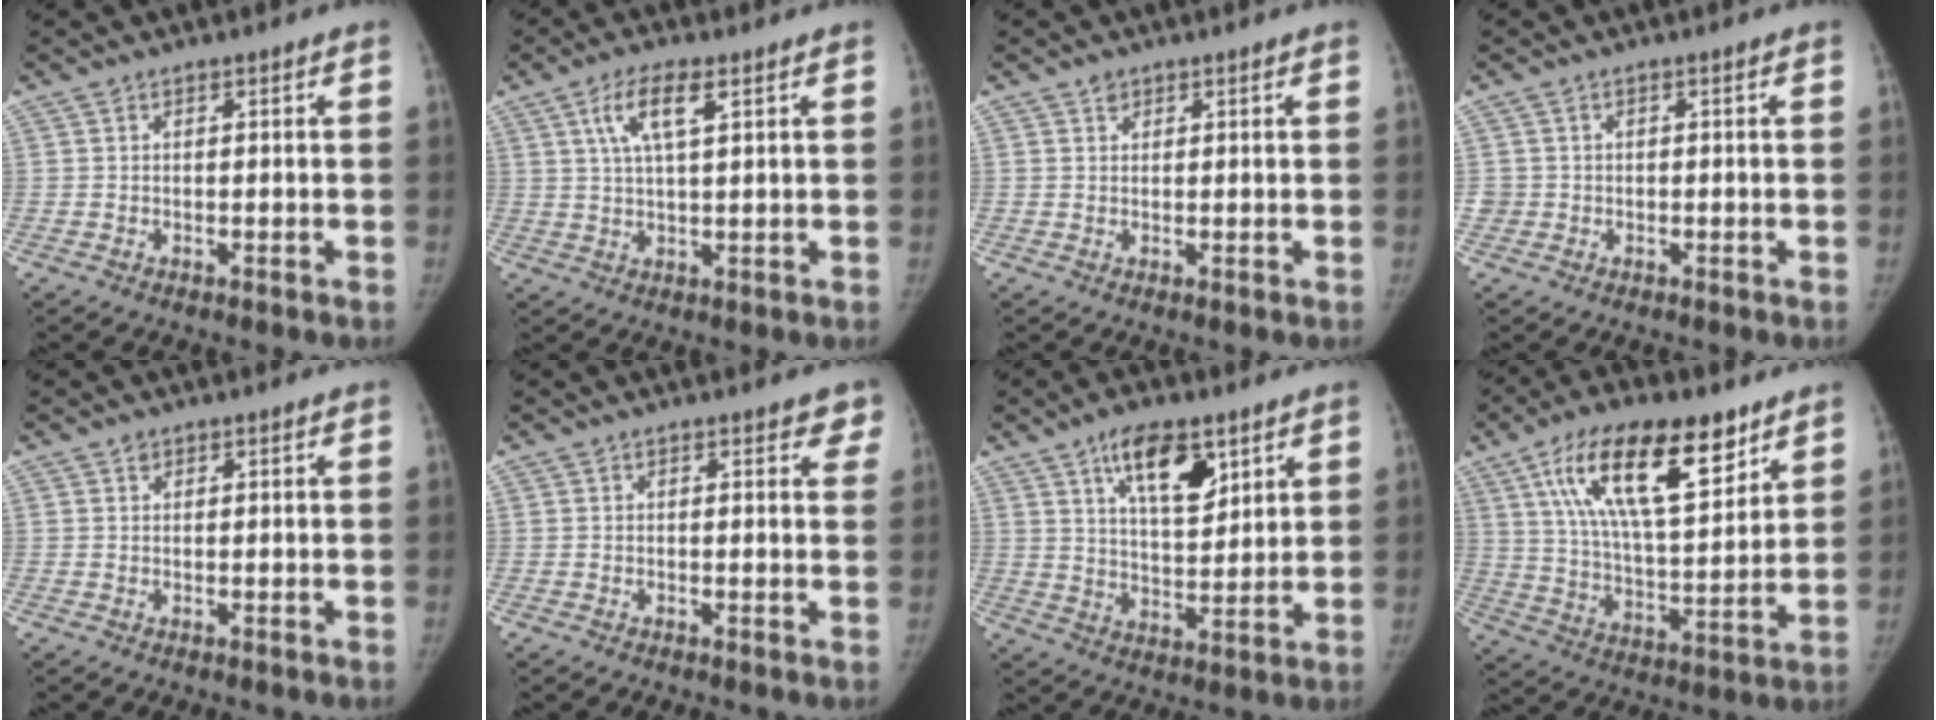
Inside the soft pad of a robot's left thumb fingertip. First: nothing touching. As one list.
[{"total": 6.9, "force": [3.0, 2.1, 5.8], "torque": [-0.109, -0.006, 0.058]}, {"total": 1.5, "force": [1.0, 1.1, 0.4], "torque": [0.004, -0.005, 0.015]}, {"total": 1.3, "force": [-0.3, 1.2, -0.2], "torque": [0.018, 0.001, -0.007]}, {"total": 1.2, "force": [0.8, 0.8, 0.4], "torque": [0.001, -0.004, 0.011]}, {"total": 3.5, "force": [2.5, 1.5, 1.9], "torque": [0.011, -0.006, 0.021]}, {"total": 11.8, "force": [6.4, 5.4, 8.4], "torque": [-0.104, -0.040, 0.111]}, {"total": 22.0, "force": [11.6, 8.9, 16.4], "torque": [-0.246, -0.039, 0.203]}]